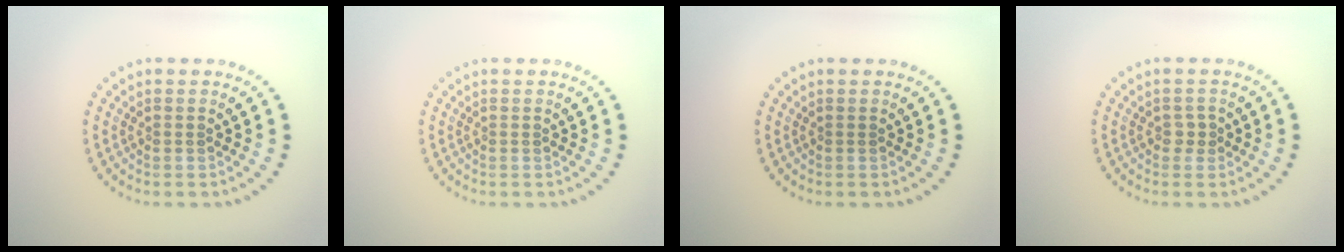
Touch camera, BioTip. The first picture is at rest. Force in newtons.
{"total": 0.0}
{"total": 0.0}
{"total": 0.8, "press": 0.8, "slide": 0.2}